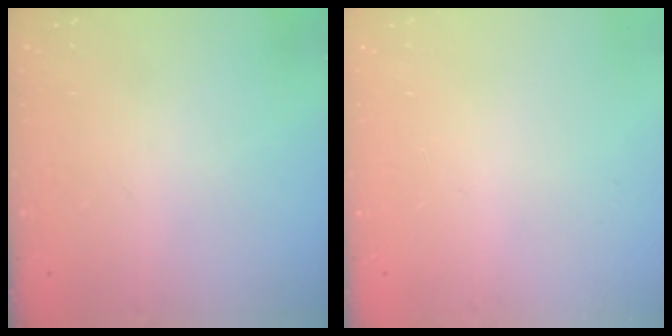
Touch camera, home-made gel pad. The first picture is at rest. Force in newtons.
{"total": 0.0}